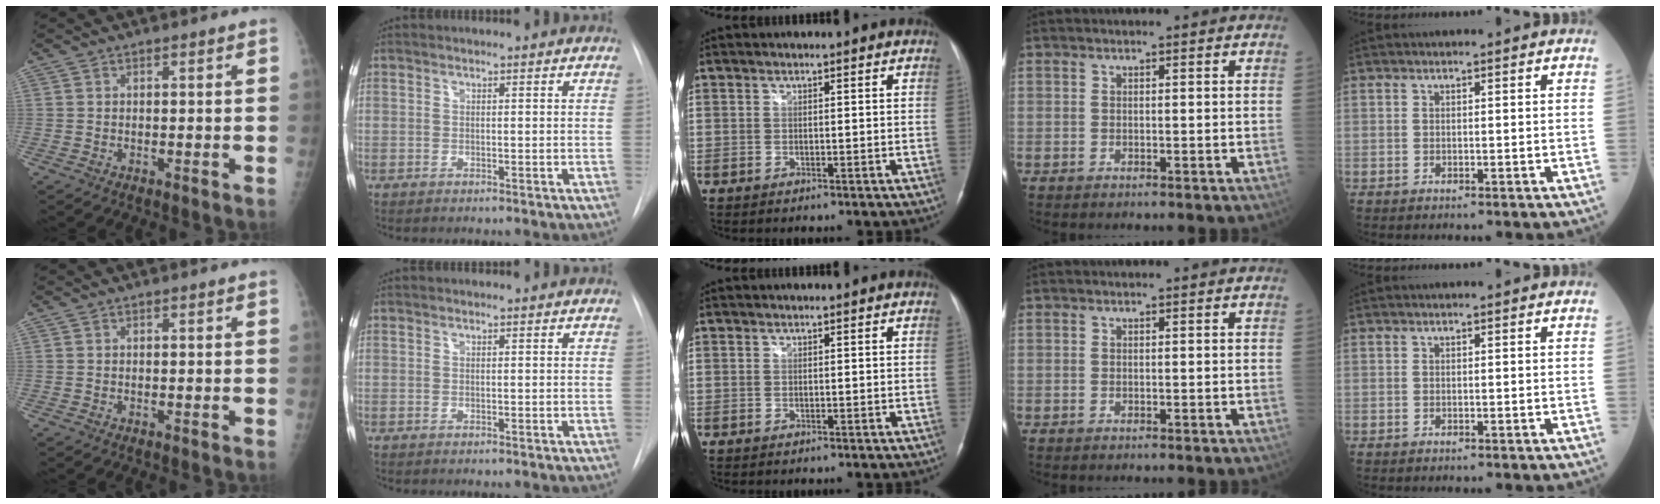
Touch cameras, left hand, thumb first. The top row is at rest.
{}